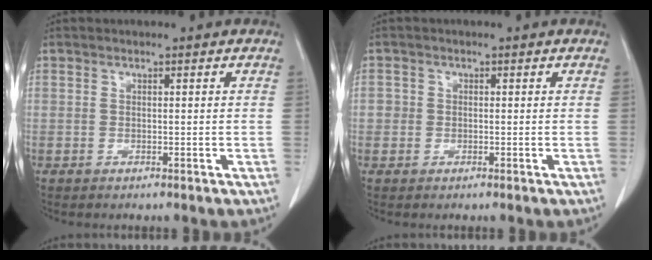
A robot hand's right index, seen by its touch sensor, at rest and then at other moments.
{"total": 1.5, "force": [-0.1, 1.5, 0.3], "torque": [0.006, 0.008, -0.002]}